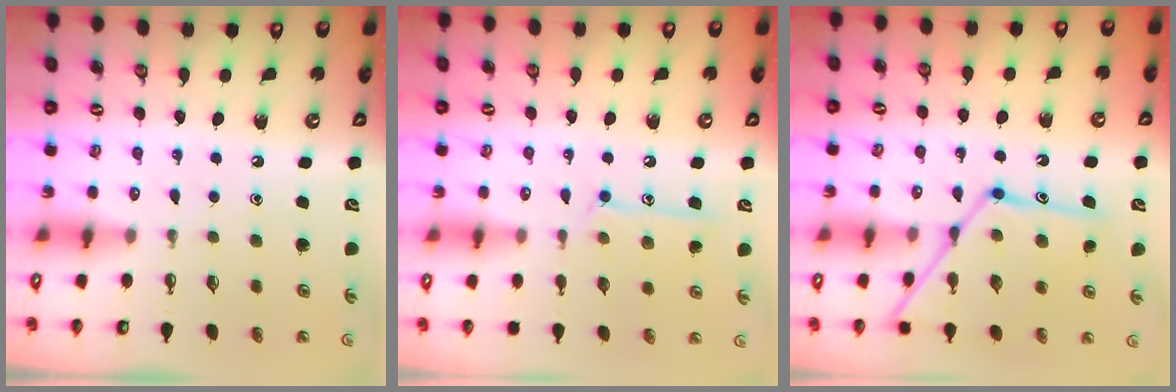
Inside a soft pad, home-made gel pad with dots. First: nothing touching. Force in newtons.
{"total": 11.2, "press": 11.2, "slide": 0.6}
{"total": 15.7, "press": 15.6, "slide": 1.4}